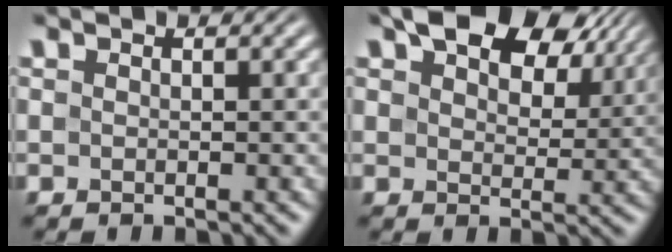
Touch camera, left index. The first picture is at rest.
{"total": 9.6, "force": [6.3, 4.8, 5.4], "torque": [-0.094, 0.011, 0.104]}